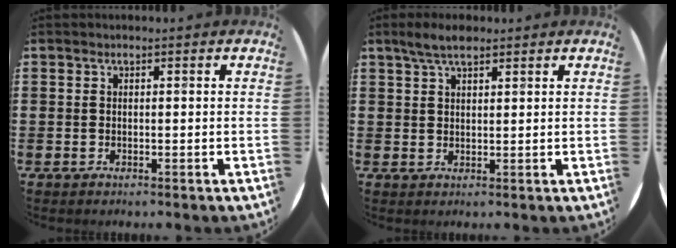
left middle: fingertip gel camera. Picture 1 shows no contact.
{"total": 3.5, "force": [2.8, 1.2, 1.7], "torque": [-0.030, 0.001, 0.049]}